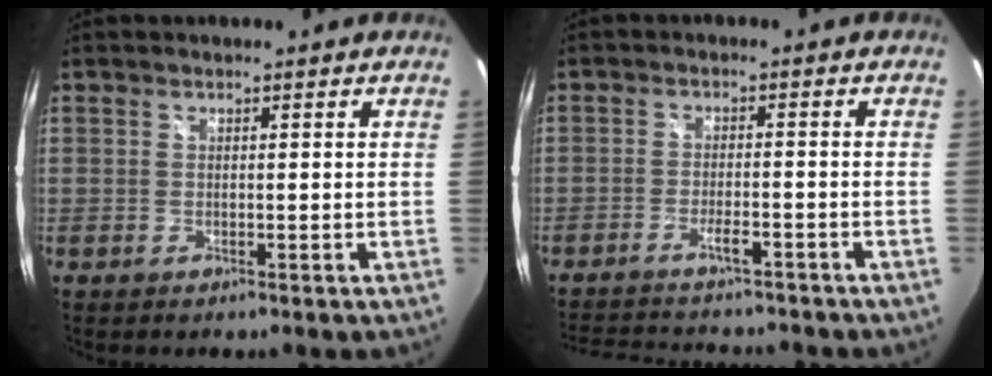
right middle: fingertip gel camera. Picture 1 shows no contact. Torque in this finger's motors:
{"motor_torque": [1.10, -1.04, 0.07, 0.04]}